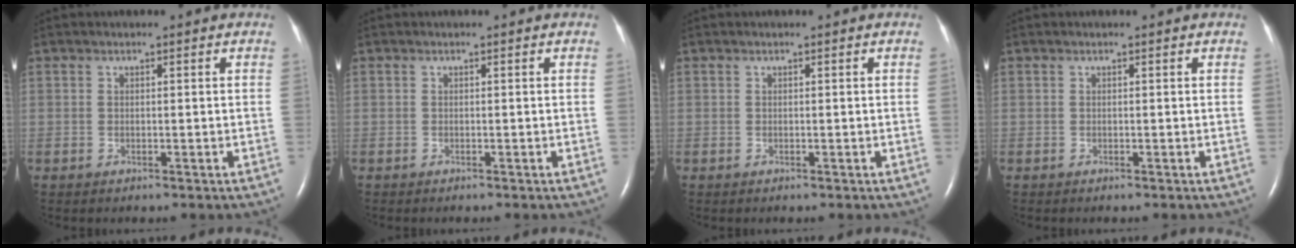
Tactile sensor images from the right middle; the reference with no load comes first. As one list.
[{"total": 0.0}, {"total": 0.0}, {"total": 0.0}]